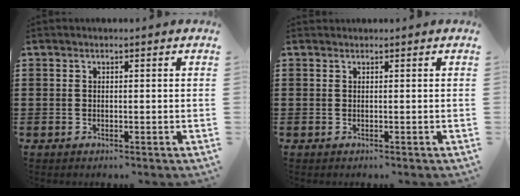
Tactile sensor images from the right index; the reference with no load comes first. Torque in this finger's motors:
{"motor_torque": [-0.82, 1.02, -0.75, -0.08]}